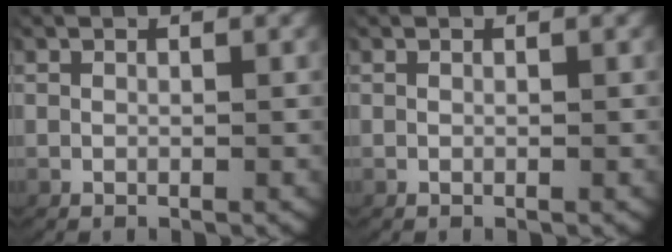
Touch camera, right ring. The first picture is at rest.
{"total": 0.0}